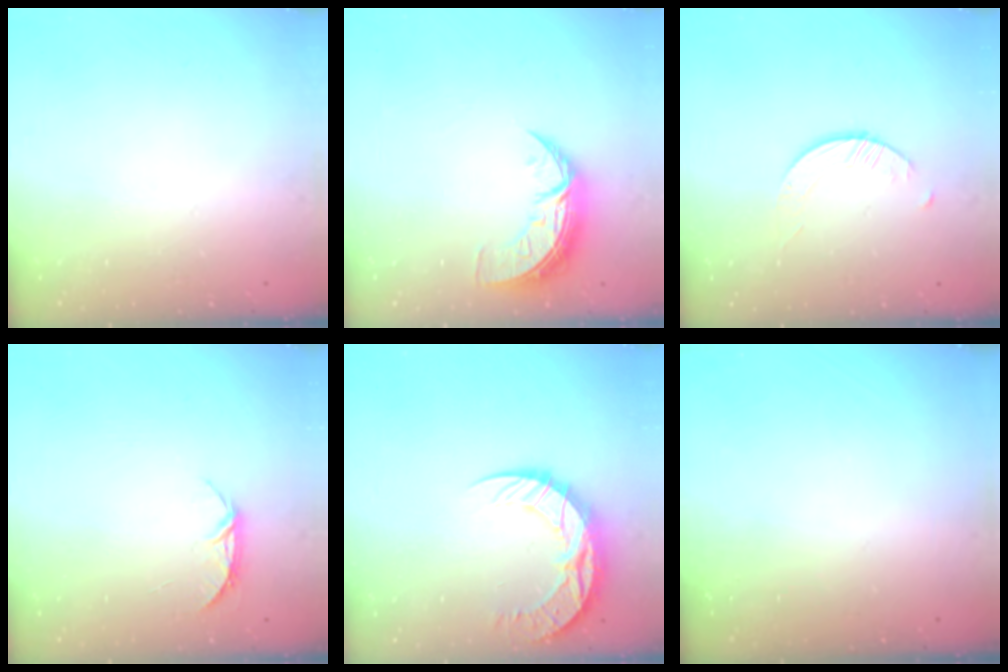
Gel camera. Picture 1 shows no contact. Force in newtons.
{"total": 9.0, "press": 9.0, "slide": 0.5}
{"total": 1.7, "press": 1.7, "slide": 0.2}
{"total": 5.7, "press": 5.6, "slide": 0.4}
{"total": 11.6, "press": 11.6, "slide": 0.9}
{"total": 0.0}